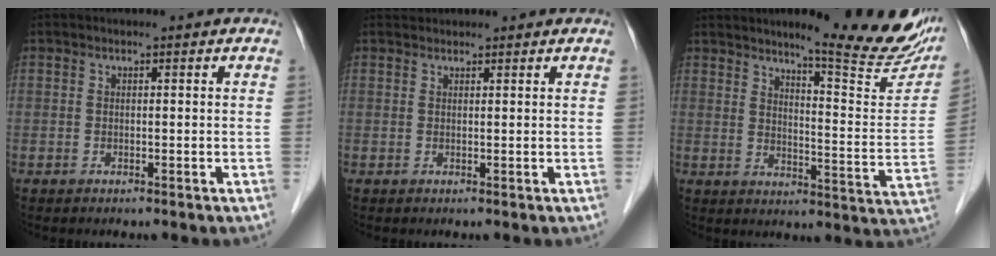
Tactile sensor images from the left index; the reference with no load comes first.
{"total": 1.6, "force": [1.5, 0.4, 0.0], "torque": [-0.004, 0.020, 0.029]}
{"total": 18.2, "force": [15.0, 1.1, 10.3], "torque": [-0.126, -0.063, 0.183]}